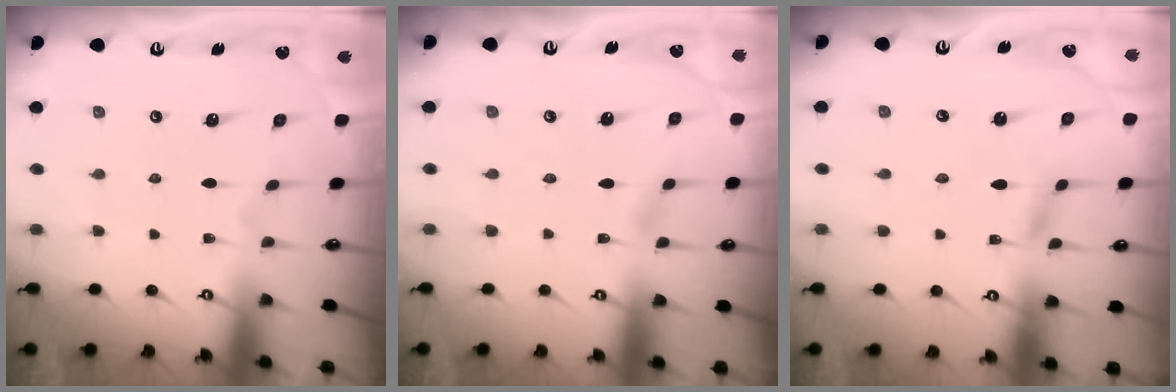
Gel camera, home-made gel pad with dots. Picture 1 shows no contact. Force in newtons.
{"total": 1.3, "press": 1.3, "slide": 0.2}
{"total": 2.5, "press": 2.5, "slide": 0.2}